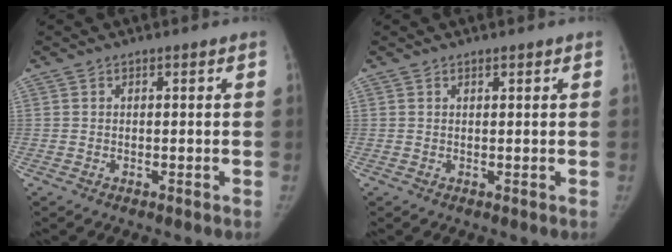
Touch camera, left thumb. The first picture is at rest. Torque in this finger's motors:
{"motor_torque": [-0.25, 0.01, -0.03, 0.48, -0.01]}